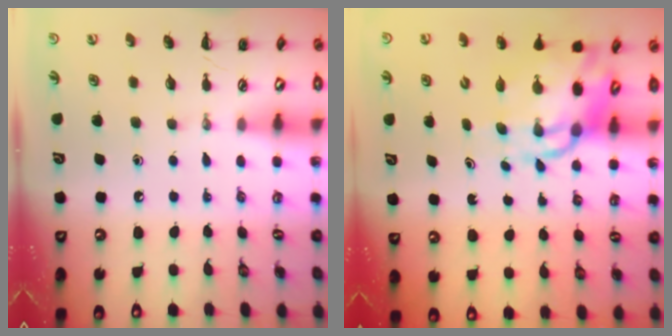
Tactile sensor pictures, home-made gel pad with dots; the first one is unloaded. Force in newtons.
{"total": 8.7, "press": 8.4, "slide": 2.2}